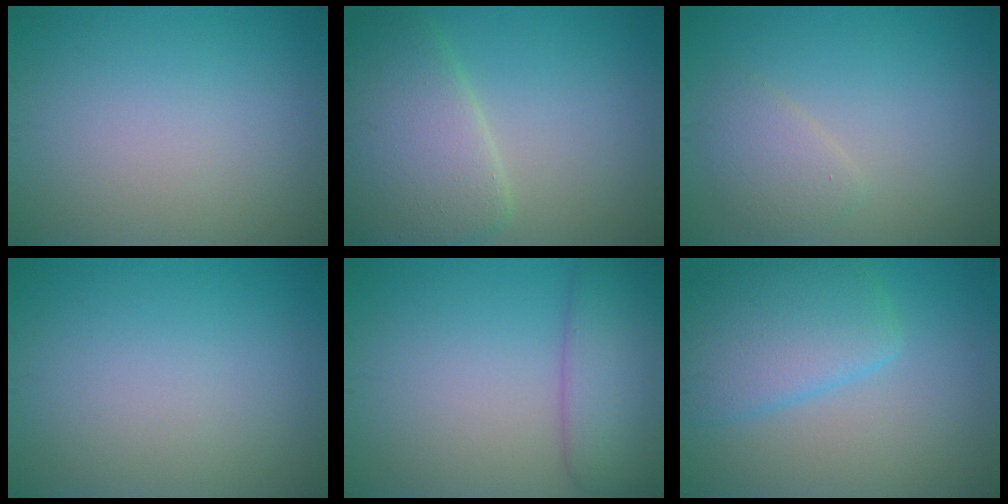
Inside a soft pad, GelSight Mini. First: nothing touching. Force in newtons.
{"total": 6.5, "press": 6.5, "slide": 0.2}
{"total": 2.1, "press": 2.1, "slide": 0.1}
{"total": 0.0}
{"total": 5.1, "press": 5.0, "slide": 0.5}
{"total": 5.5, "press": 5.5, "slide": 0.3}